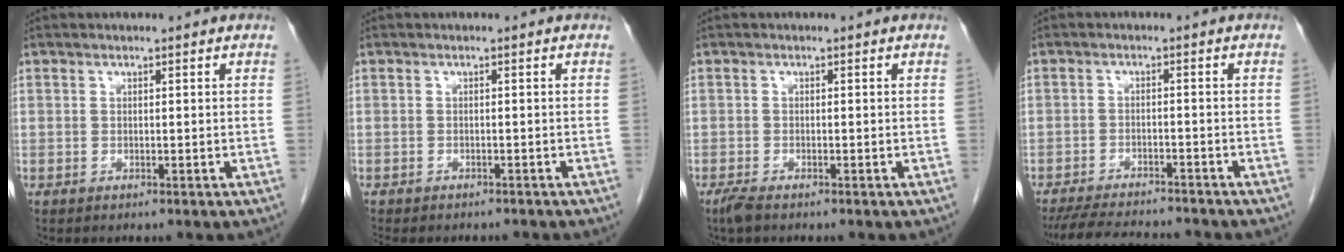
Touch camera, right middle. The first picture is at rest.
{"total": 6.4, "force": [-5.7, 2.0, 2.1], "torque": [-0.030, -0.008, -0.071]}
{"total": 1.8, "force": [-1.4, 0.4, 1.1], "torque": [-0.031, -0.006, -0.027]}
{"total": 10.3, "force": [-9.6, 1.3, 3.6], "torque": [-0.063, -0.011, -0.143]}